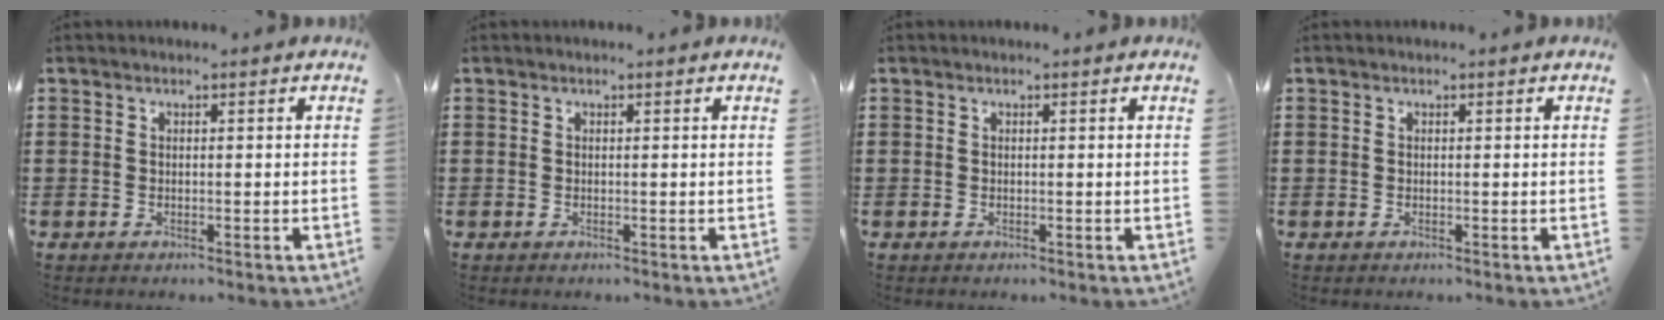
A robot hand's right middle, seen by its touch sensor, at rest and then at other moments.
{"total": 0.0}
{"total": 0.0}
{"total": 0.0}